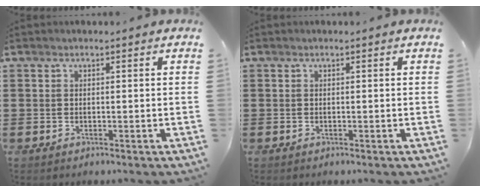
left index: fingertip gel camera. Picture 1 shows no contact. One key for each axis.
{"total": 0.0}